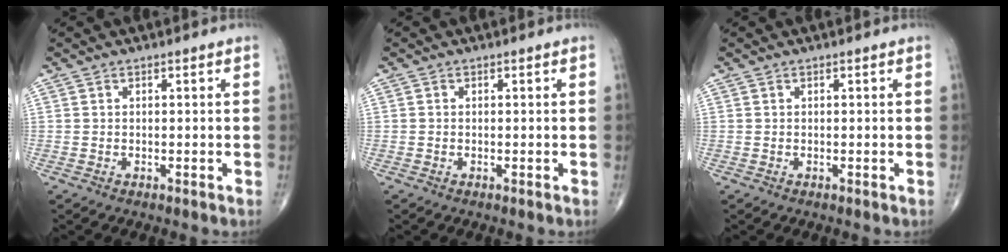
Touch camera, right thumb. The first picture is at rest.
{"total": 0.0}
{"total": 0.0}